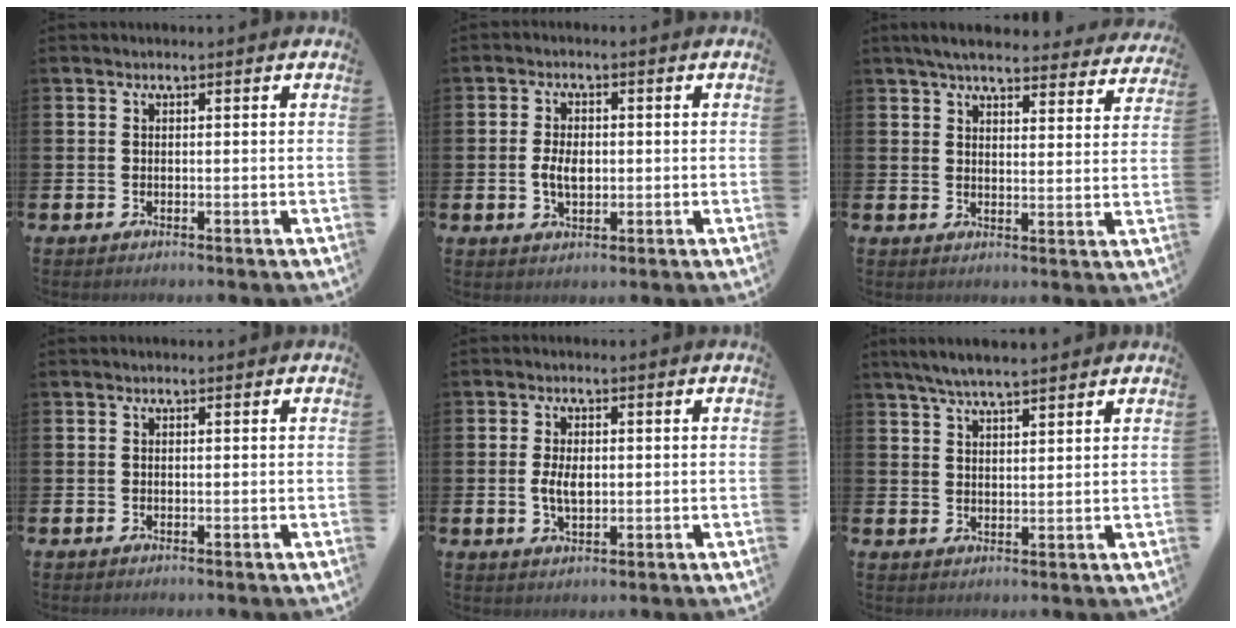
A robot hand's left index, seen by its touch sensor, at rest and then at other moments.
{"total": 3.8, "force": [-0.1, 2.3, 3.0], "torque": [-0.049, 0.005, -0.005]}
{"total": 5.4, "force": [5.0, 1.0, 1.7], "torque": [-0.035, -0.029, 0.087]}
{"total": 0.0}
{"total": 3.7, "force": [0.1, 2.1, 3.0], "torque": [-0.051, 0.005, -0.001]}
{"total": 5.3, "force": [4.9, 0.6, 1.9], "torque": [-0.047, -0.011, 0.088]}